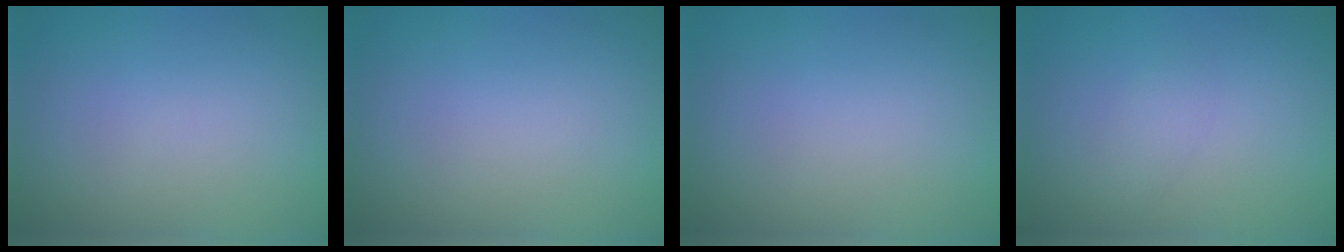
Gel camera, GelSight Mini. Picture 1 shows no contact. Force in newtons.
{"total": 0.0}
{"total": 0.0}
{"total": 1.1, "press": 1.1, "slide": 0.0}